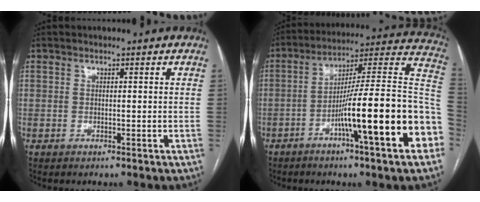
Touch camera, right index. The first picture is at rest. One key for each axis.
{"total": 22.4, "fx": -7.6, "fy": 1.0, "fz": 21.1, "tx": -0.244, "ty": 0.015, "tz": -0.116}